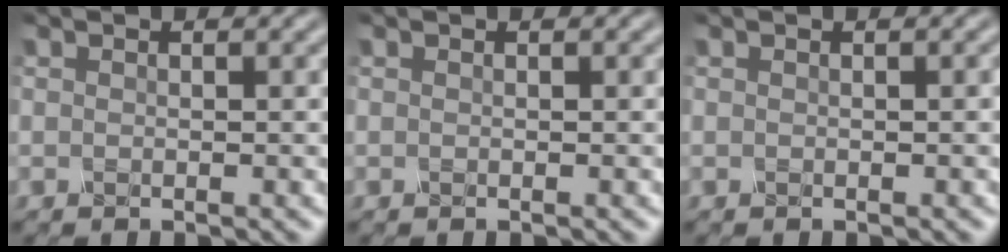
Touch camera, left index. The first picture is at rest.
{"total": 0.0}
{"total": 0.6, "force": [0.0, 0.2, 0.6], "torque": [-0.003, 0.004, -0.003]}